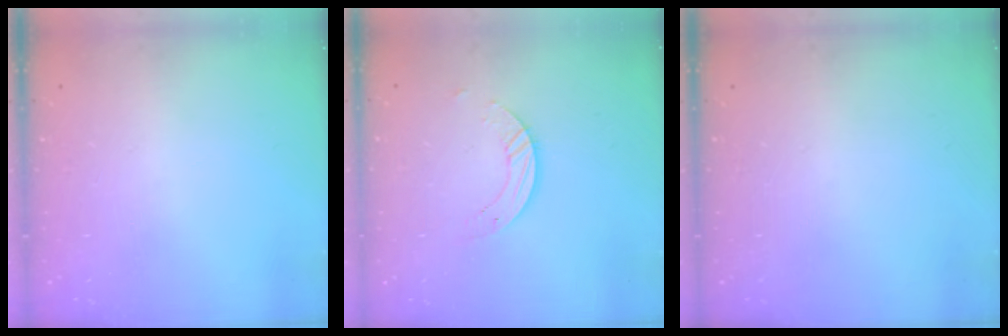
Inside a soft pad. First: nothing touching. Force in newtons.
{"total": 4.6, "press": 4.6, "slide": 0.5}
{"total": 0.0}